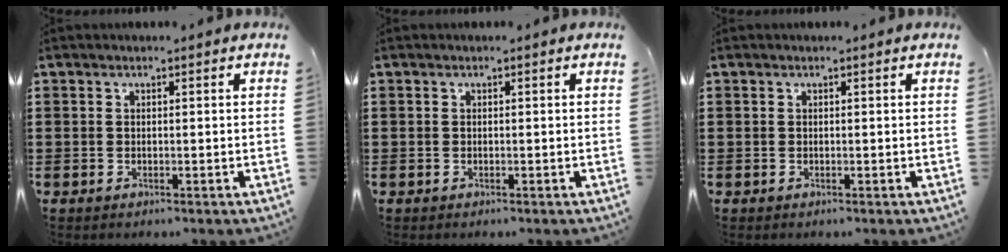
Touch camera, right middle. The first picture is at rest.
{"total": 0.0}
{"total": 0.0}